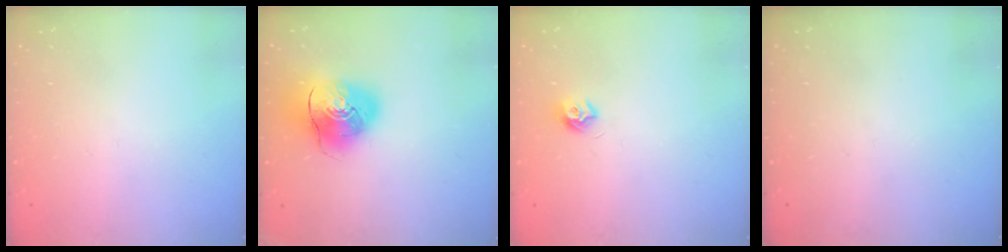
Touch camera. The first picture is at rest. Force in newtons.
{"total": 13.0, "press": 12.8, "slide": 2.4}
{"total": 7.6, "press": 7.6, "slide": 0.8}
{"total": 0.0}